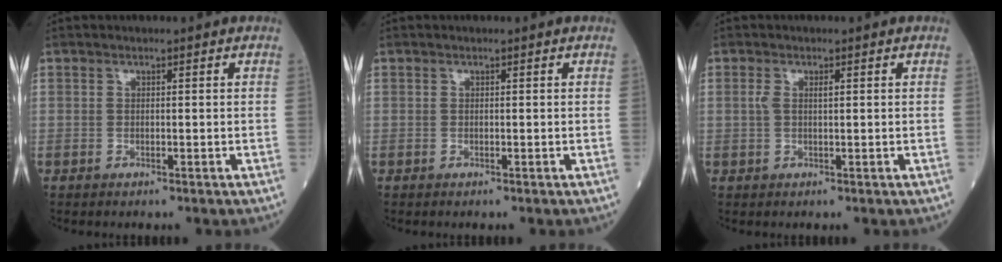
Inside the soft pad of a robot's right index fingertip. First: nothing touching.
{"total": 0.0}
{"total": 1.7, "force": [0.5, 0.5, 1.6], "torque": [-0.039, 0.009, 0.010]}